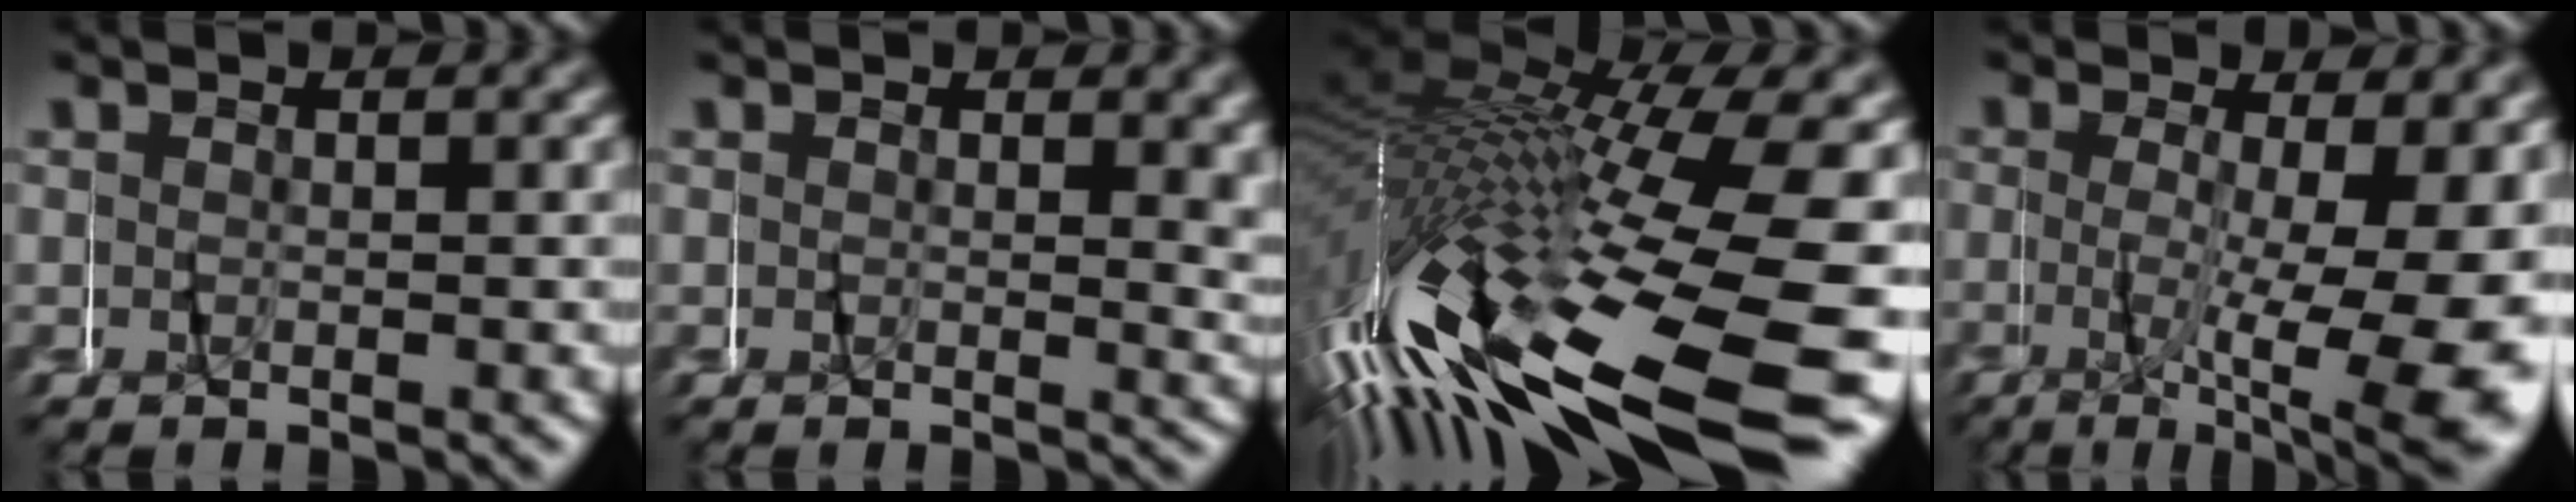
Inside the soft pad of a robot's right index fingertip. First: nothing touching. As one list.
[{"total": 1.8, "force": [1.1, 0.6, 1.3], "torque": [-0.002, -0.002, 0.015]}, {"total": 20.2, "force": [-5.3, 9.3, 17.2], "torque": [-0.306, -0.032, -0.054]}, {"total": 8.5, "force": [-1.9, 2.6, 7.9], "torque": [-0.099, -0.013, -0.021]}]